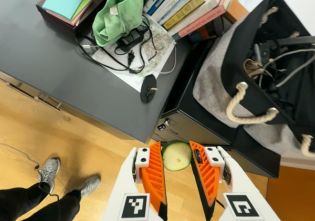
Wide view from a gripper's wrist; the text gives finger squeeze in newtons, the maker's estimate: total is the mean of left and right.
{"total": 8.6, "left": 8.8, "right": 8.4}